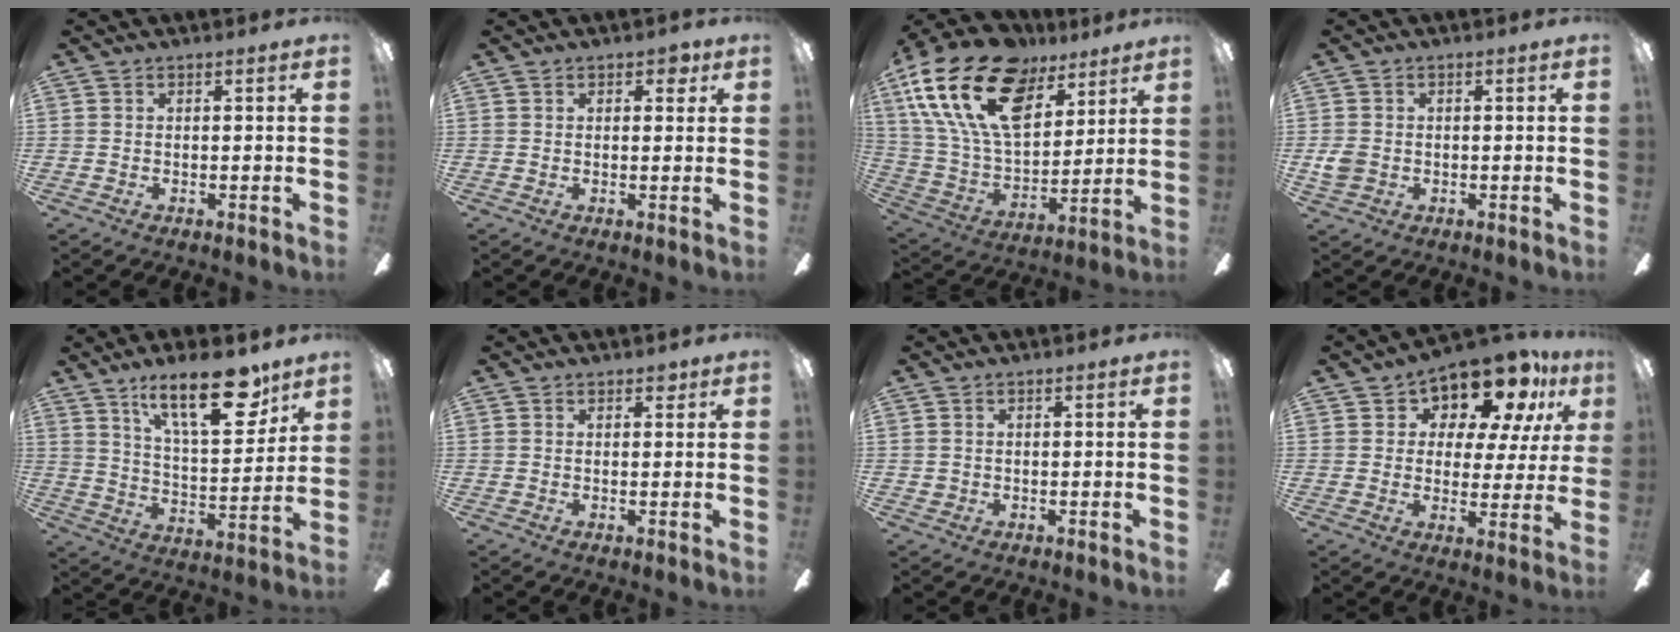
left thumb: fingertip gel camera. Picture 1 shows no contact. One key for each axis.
{"total": 2.9, "fx": 1.4, "fy": 1.7, "fz": 2.0, "tx": -0.016, "ty": -0.001, "tz": 0.018}
{"total": 24.9, "fx": 13.0, "fy": 13.9, "fz": 16.1, "tx": -0.316, "ty": -0.059, "tz": 0.233}
{"total": 3.5, "fx": -0.4, "fy": 3.0, "fz": 1.7, "tx": -0.019, "ty": 0.006, "tz": -0.006}
{"total": 21.1, "fx": 13.6, "fy": 7.8, "fz": 14.2, "tx": -0.214, "ty": -0.074, "tz": 0.220}
{"total": 1.8, "fx": 1.0, "fy": 1.1, "fz": 1.0, "tx": -0.012, "ty": 0.001, "tz": 0.016}
{"total": 1.0, "fx": 0.2, "fy": 0.9, "fz": 0.2, "tx": -0.004, "ty": 0.006, "tz": 0.003}
{"total": 13.5, "fx": 10.5, "fy": 5.7, "fz": 6.4, "tx": -0.113, "ty": -0.071, "tz": 0.184}